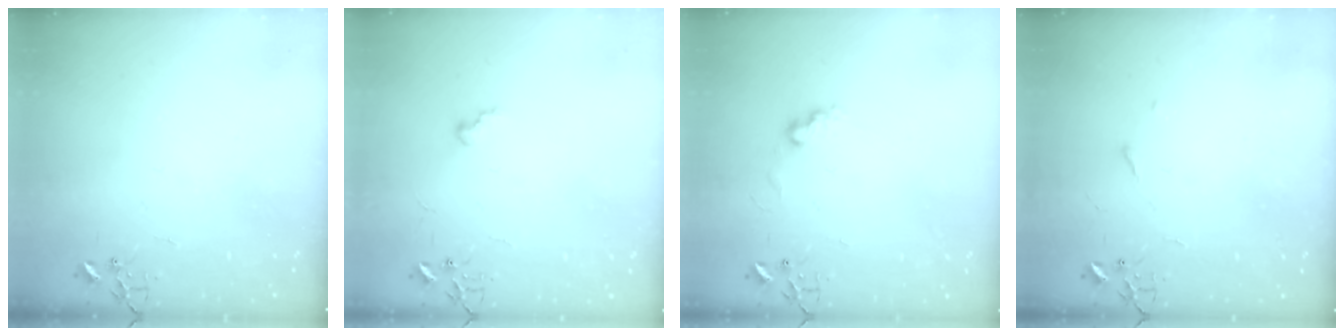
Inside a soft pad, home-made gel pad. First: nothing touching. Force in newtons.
{"total": 5.7, "press": 5.7, "slide": 0.5}
{"total": 6.6, "press": 6.5, "slide": 0.9}
{"total": 2.9, "press": 2.8, "slide": 0.5}